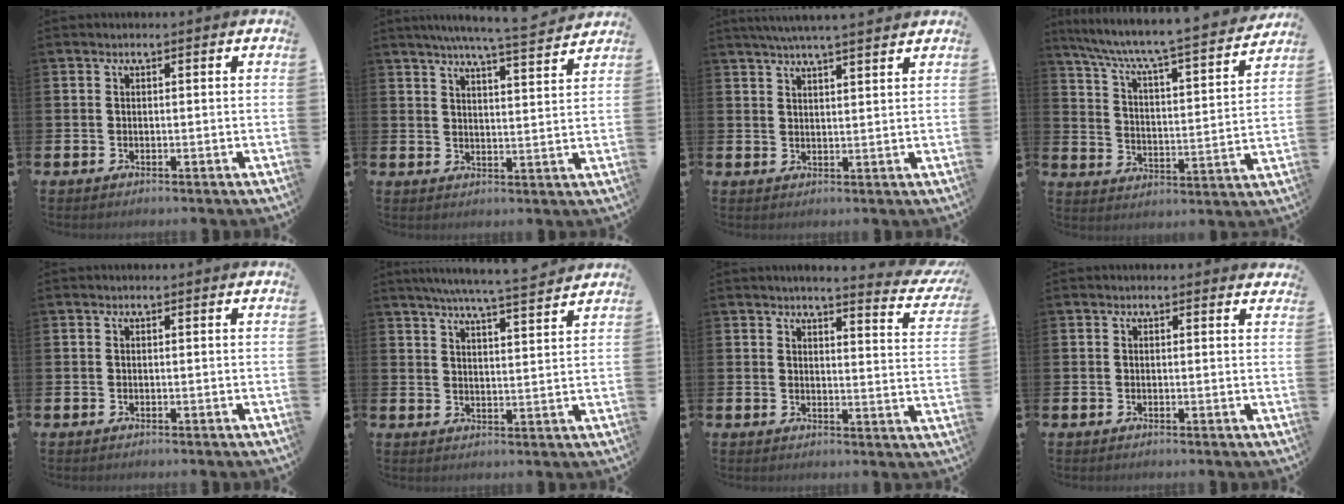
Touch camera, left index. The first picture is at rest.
{"total": 6.7, "force": [6.3, -0.4, 2.2], "torque": [-0.049, -0.036, 0.109]}
{"total": 4.8, "force": [4.5, -0.3, 1.5], "torque": [-0.040, -0.012, 0.082]}
{"total": 6.7, "force": [6.2, 0.3, 2.7], "torque": [-0.084, -0.053, 0.098]}
{"total": 0.0}
{"total": 6.6, "force": [6.2, -0.3, 2.1], "torque": [-0.048, -0.038, 0.107]}
{"total": 3.9, "force": [3.8, 0.0, 1.1], "torque": [-0.021, -0.037, 0.057]}
{"total": 0.6, "force": [0.6, 0.1, 0.1], "torque": [-0.001, 0.001, 0.011]}